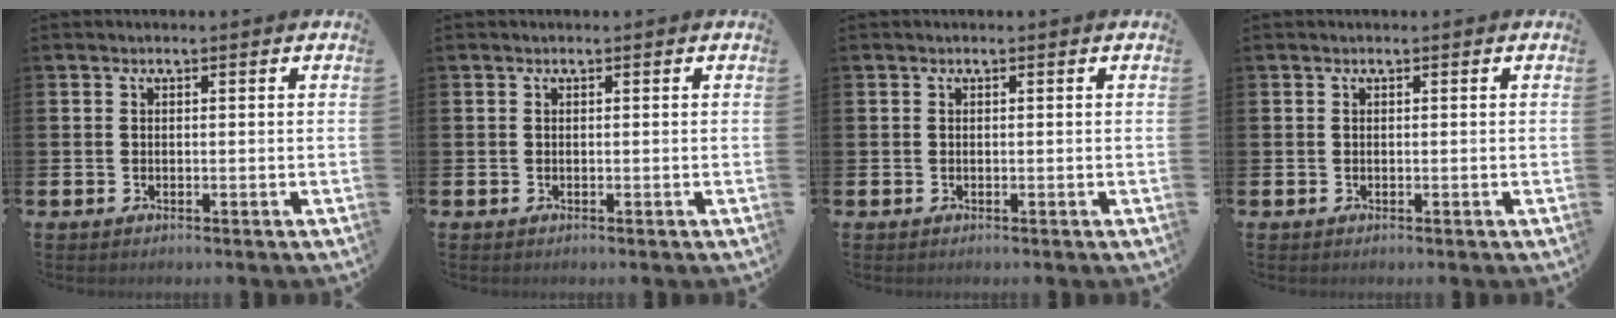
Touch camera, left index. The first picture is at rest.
{"total": 0.0}
{"total": 0.0}
{"total": 0.0}